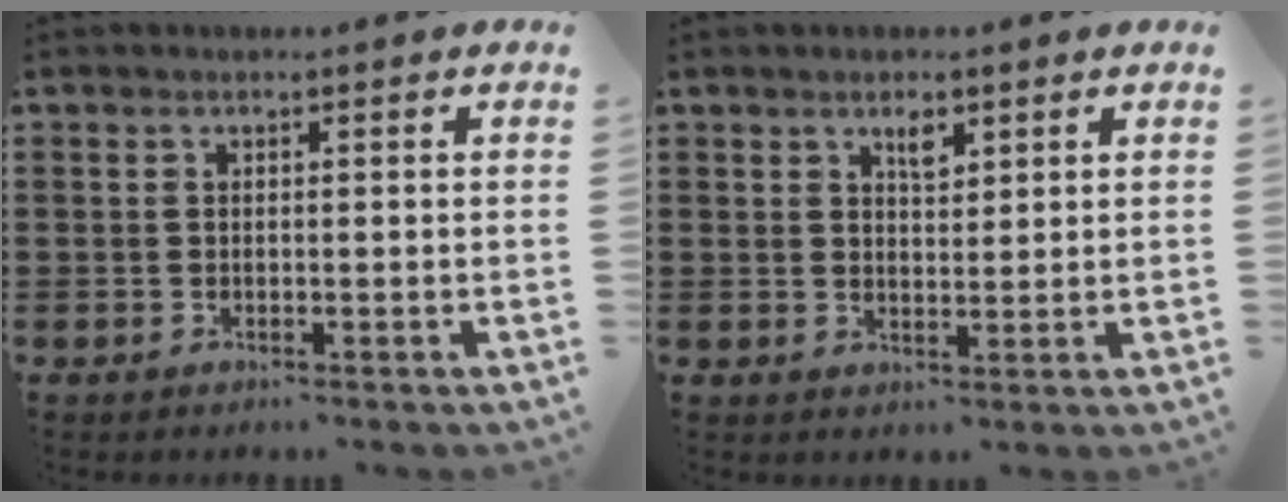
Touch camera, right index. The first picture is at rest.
{"total": 2.5, "force": [1.6, 1.0, 1.6], "torque": [-0.019, -0.003, 0.025]}